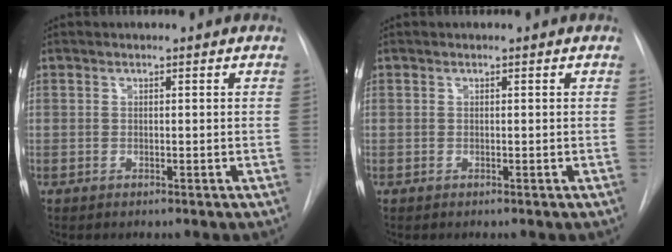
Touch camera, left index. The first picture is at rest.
{"total": 0.0}